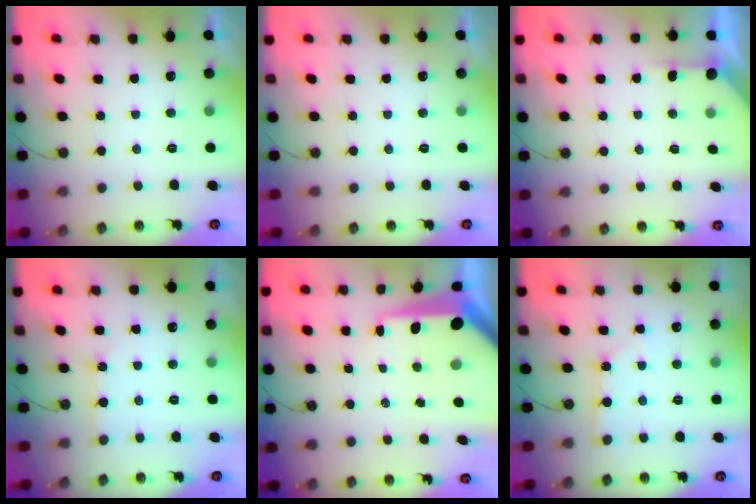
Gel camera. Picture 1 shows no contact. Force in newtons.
{"total": 0.0}
{"total": 1.5, "press": 1.5, "slide": 0.2}
{"total": 2.9, "press": 2.9, "slide": 0.3}
{"total": 14.8, "press": 14.7, "slide": 1.6}
{"total": 1.2, "press": 1.2, "slide": 0.1}